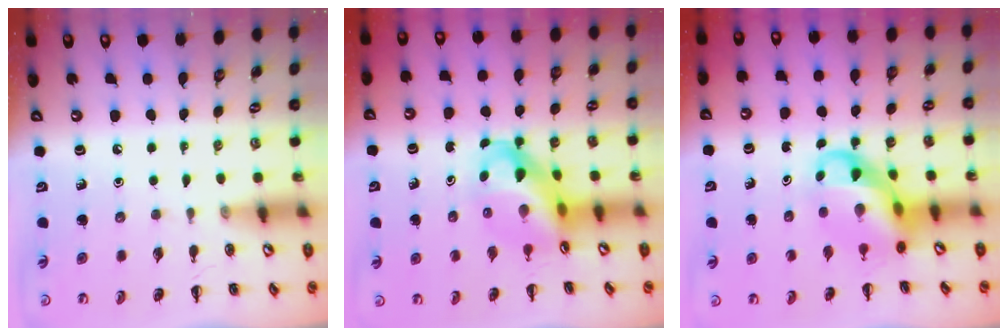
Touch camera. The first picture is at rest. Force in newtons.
{"total": 10.5, "press": 10.0, "slide": 3.1}
{"total": 8.8, "press": 8.5, "slide": 2.3}